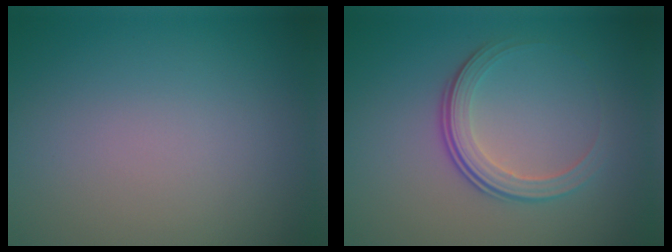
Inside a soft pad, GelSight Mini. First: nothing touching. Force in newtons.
{"total": 3.6, "press": 2.4, "slide": 2.7}